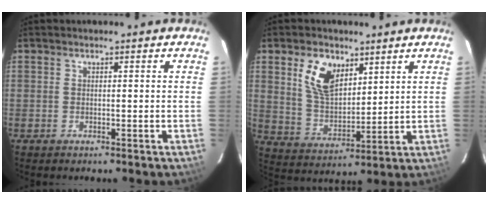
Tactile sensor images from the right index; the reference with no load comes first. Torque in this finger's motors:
{"motor_torque": [0.28, 0.23, 0.27, 0.12]}